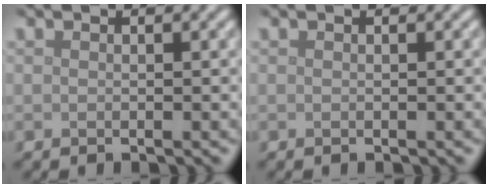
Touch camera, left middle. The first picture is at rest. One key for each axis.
{"total": 0.0}